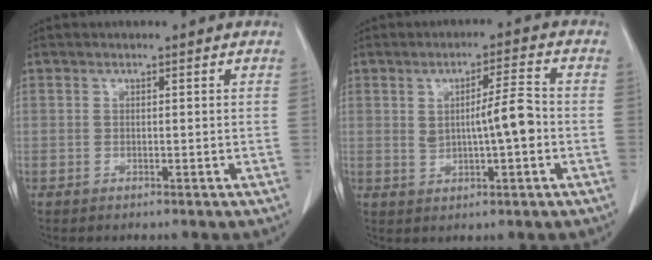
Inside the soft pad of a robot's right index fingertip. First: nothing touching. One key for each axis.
{"total": 6.0, "fx": -0.1, "fy": 0.9, "fz": 6.0, "tx": -0.096, "ty": 0.008, "tz": 0.000}